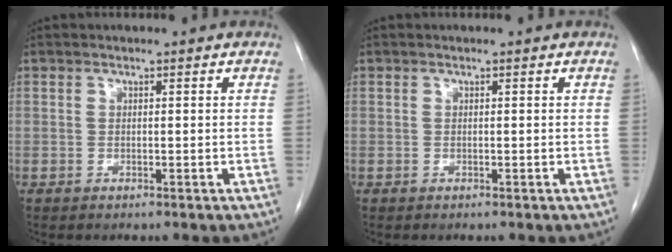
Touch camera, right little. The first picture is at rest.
{"total": 0.0}